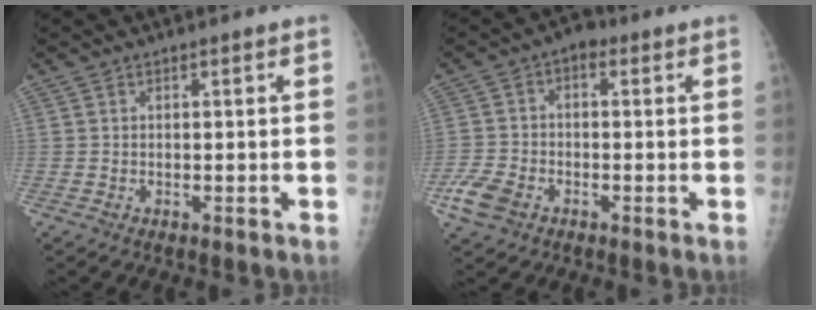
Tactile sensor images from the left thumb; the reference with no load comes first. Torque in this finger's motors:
{"motor_torque": [-0.13, 1.64, 0.52, 0.10, 0.07]}